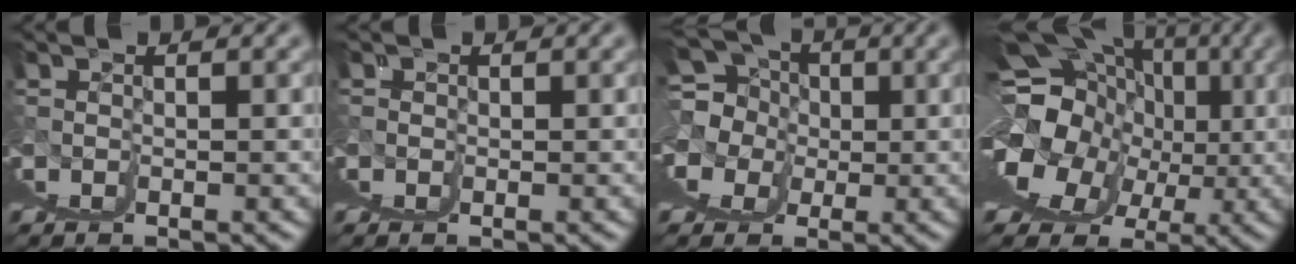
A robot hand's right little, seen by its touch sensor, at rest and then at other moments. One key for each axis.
{"total": 0.0}
{"total": 9.3, "fx": 3.2, "fy": 6.4, "fz": 5.9, "tx": -0.080, "ty": 0.006, "tz": 0.043}
{"total": 17.0, "fx": 4.4, "fy": 11.5, "fz": 11.6, "tx": -0.138, "ty": -0.014, "tz": 0.075}